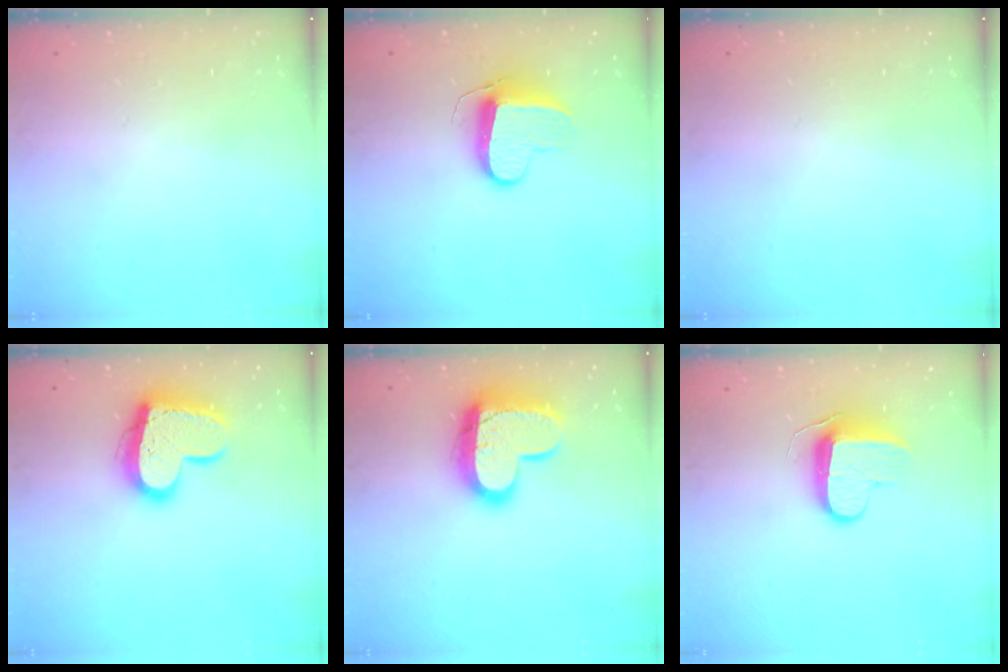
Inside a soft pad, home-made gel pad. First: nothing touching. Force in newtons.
{"total": 9.2, "press": 9.2, "slide": 0.3}
{"total": 0.0}
{"total": 16.8, "press": 16.7, "slide": 1.5}
{"total": 17.0, "press": 16.9, "slide": 1.1}
{"total": 9.2, "press": 9.2, "slide": 0.9}